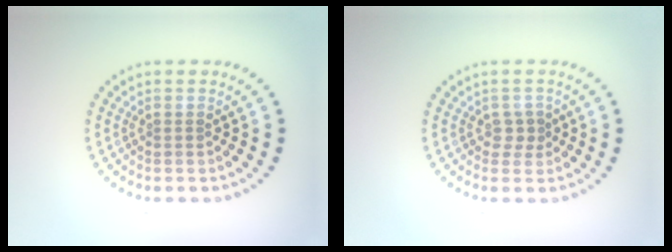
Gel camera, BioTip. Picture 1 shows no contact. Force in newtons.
{"total": 1.4, "press": 1.3, "slide": 0.5}